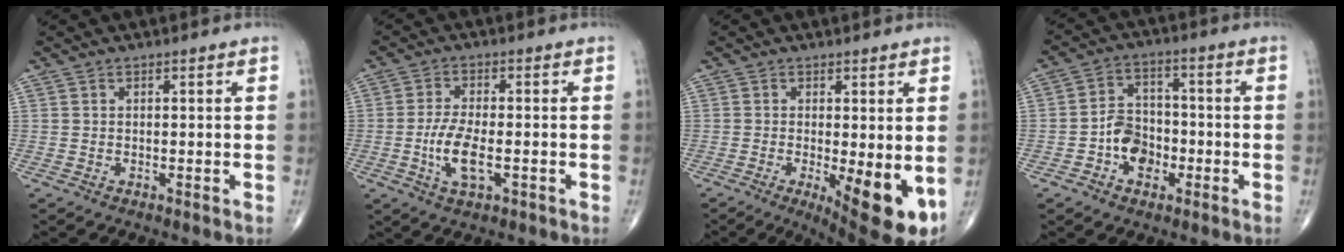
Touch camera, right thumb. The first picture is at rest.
{"total": 7.2, "force": [-1.8, 3.0, 6.3], "torque": [-0.130, 0.003, -0.032]}
{"total": 10.6, "force": [-2.5, 3.2, 9.8], "torque": [-0.136, -0.024, -0.027]}
{"total": 8.0, "force": [-2.6, 6.0, 4.6], "torque": [-0.046, 0.030, -0.052]}